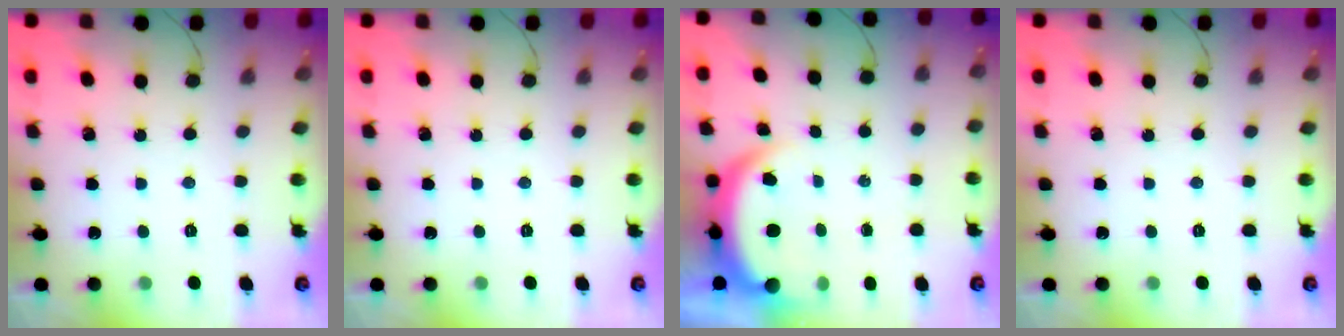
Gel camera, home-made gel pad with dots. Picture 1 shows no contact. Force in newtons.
{"total": 0.0}
{"total": 6.4, "press": 6.3, "slide": 1.0}
{"total": 0.0}